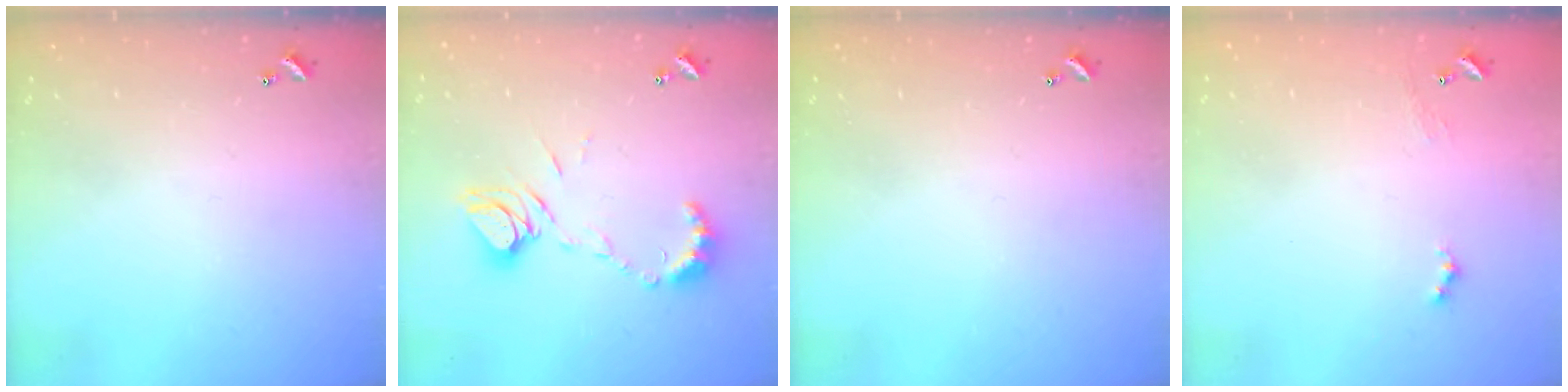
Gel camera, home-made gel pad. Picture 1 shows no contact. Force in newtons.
{"total": 11.4, "press": 11.4, "slide": 1.0}
{"total": 0.0}
{"total": 1.0, "press": 0.9, "slide": 0.2}